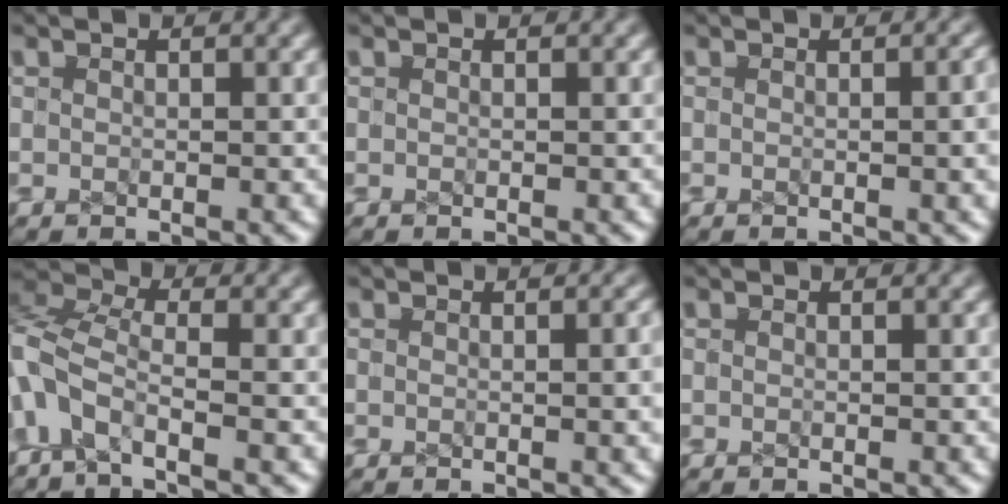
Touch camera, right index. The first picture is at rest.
{"total": 0.0}
{"total": 1.0, "force": [0.1, 0.0, 1.0], "torque": [-0.012, 0.000, 0.005]}
{"total": 6.2, "force": [-1.4, 4.4, 4.3], "torque": [-0.114, -0.022, -0.019]}
{"total": 0.7, "force": [0.1, -0.1, 0.7], "torque": [-0.012, -0.001, 0.005]}
{"total": 0.0}